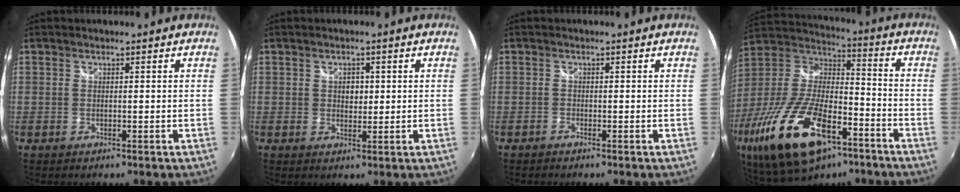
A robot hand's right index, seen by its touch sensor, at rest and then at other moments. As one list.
[{"total": 2.3, "force": [0.4, 2.0, 1.2], "torque": [-0.016, 0.004, 0.005]}, {"total": 0.6, "force": [-0.6, 0.1, 0.1], "torque": [-0.002, 0.000, -0.013]}, {"total": 26.3, "force": [-13.7, 11.4, 19.4], "torque": [-0.391, -0.037, -0.234]}]